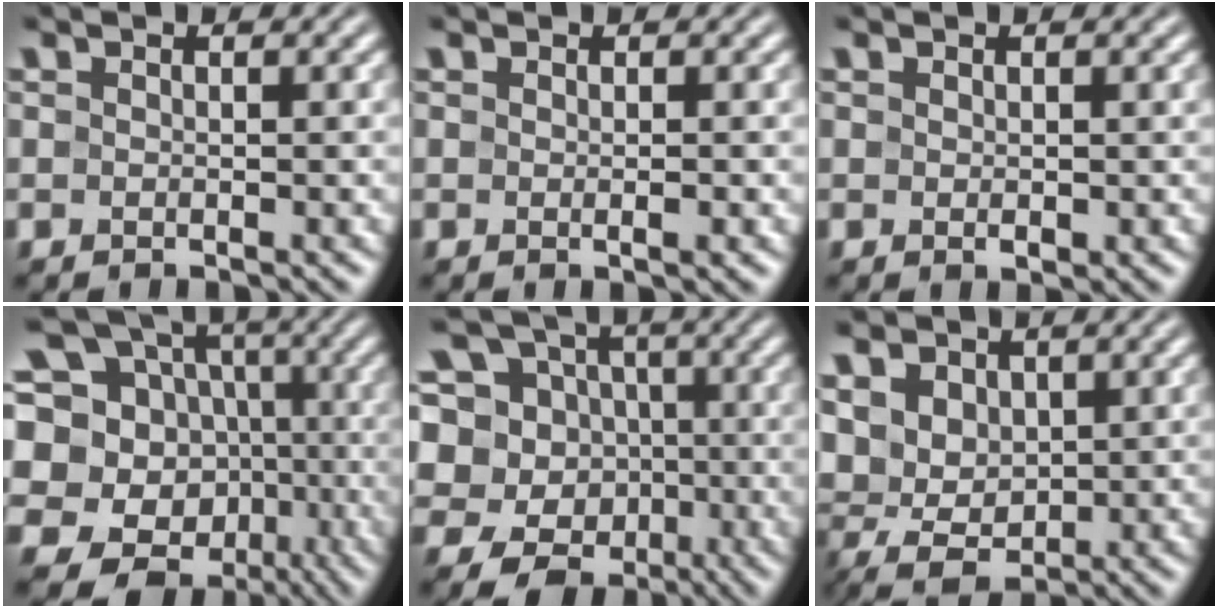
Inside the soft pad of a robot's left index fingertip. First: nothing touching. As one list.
[{"total": 1.1, "force": [0.0, 0.2, 1.1], "torque": [-0.013, 0.002, -0.003]}, {"total": 1.0, "force": [0.1, 0.5, 0.9], "torque": [-0.012, -0.003, 0.005]}, {"total": 14.7, "force": [-1.5, 12.7, 7.2], "torque": [-0.165, 0.023, -0.004]}, {"total": 14.1, "force": [-0.5, 13.2, 4.9], "torque": [-0.144, 0.045, -0.024]}, {"total": 6.8, "force": [2.8, 4.9, 3.7], "torque": [-0.089, 0.021, 0.049]}]